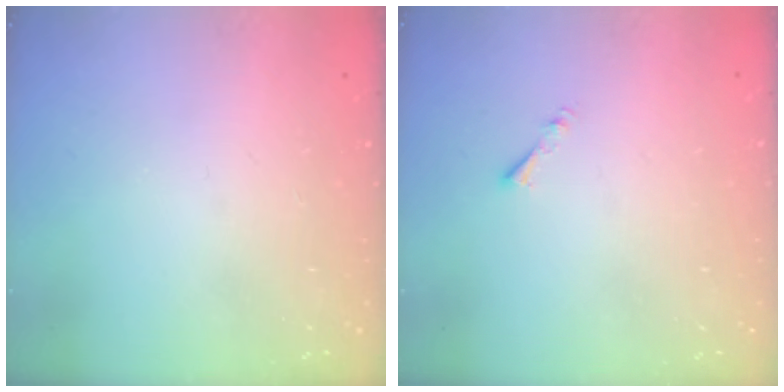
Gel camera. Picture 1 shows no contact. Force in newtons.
{"total": 0.8, "press": 0.7, "slide": 0.3}